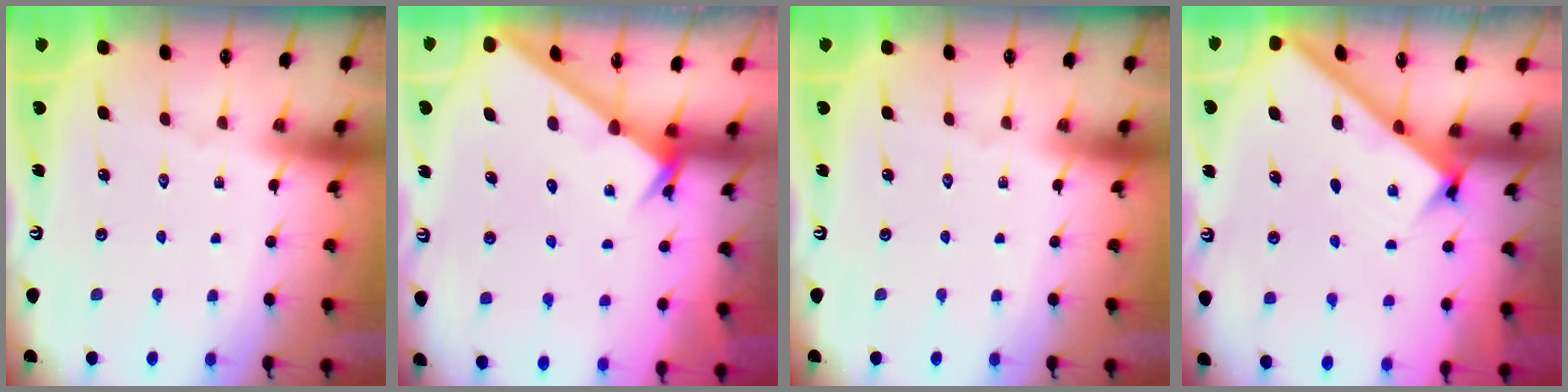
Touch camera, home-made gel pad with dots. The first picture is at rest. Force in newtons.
{"total": 2.6, "press": 2.6, "slide": 0.1}
{"total": 0.0}
{"total": 2.7, "press": 2.7, "slide": 0.3}